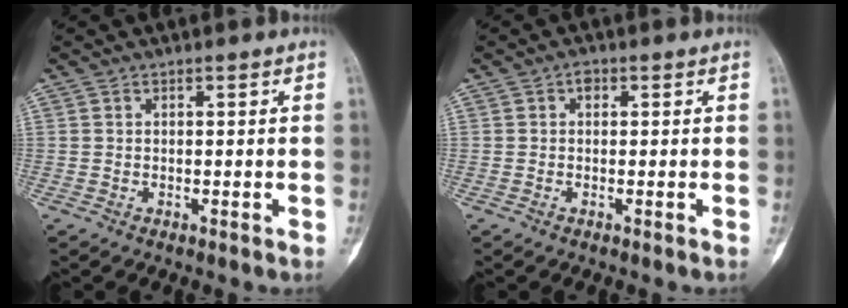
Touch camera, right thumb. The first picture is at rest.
{"total": 1.3, "force": [0.2, 0.9, 1.0], "torque": [-0.011, 0.005, -0.003]}